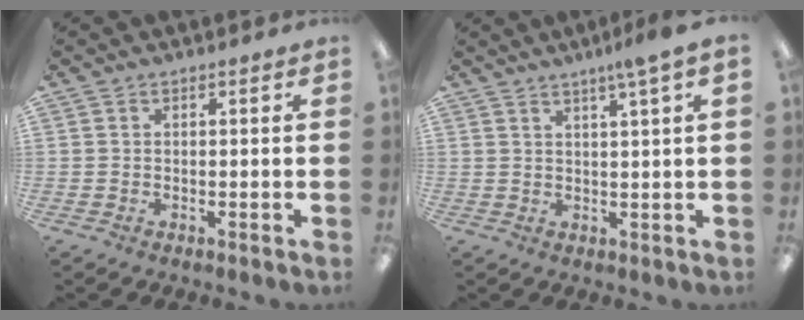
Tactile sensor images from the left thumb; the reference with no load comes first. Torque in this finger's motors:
{"motor_torque": [0.45, -0.38, 0.51, -0.43, 0.03]}